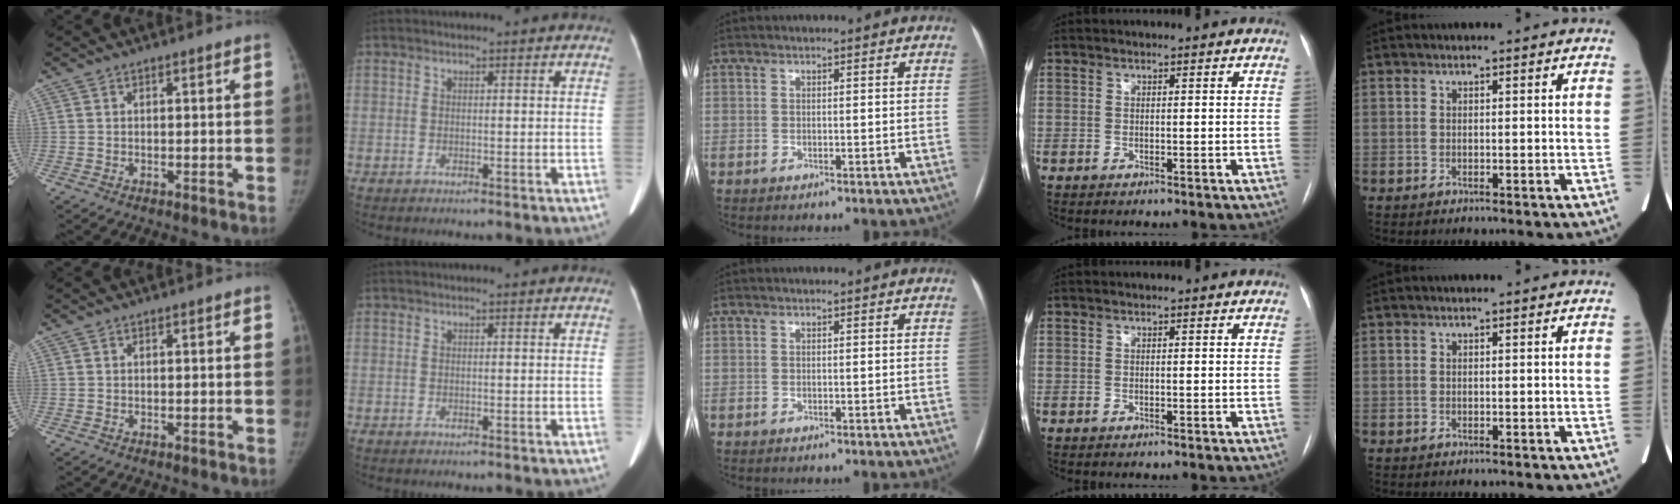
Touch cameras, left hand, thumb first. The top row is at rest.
{}